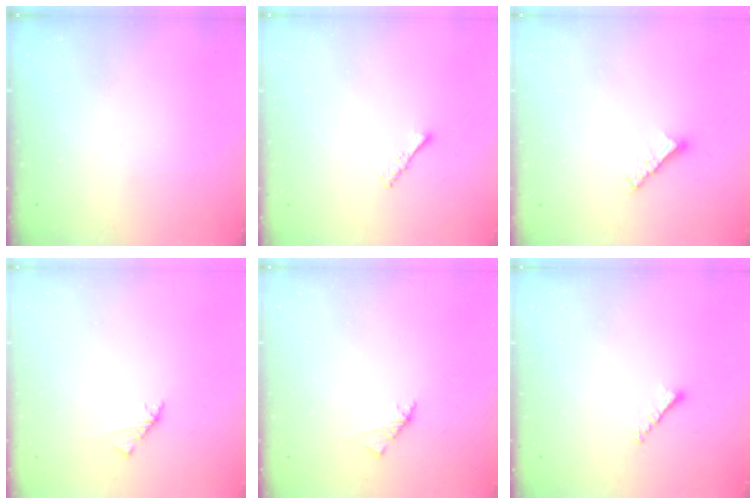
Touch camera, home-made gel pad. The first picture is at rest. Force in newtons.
{"total": 1.3, "press": 1.3, "slide": 0.4}
{"total": 3.5, "press": 3.5, "slide": 0.2}
{"total": 1.7, "press": 1.6, "slide": 0.5}
{"total": 1.7, "press": 1.6, "slide": 0.5}
{"total": 1.3, "press": 1.2, "slide": 0.5}